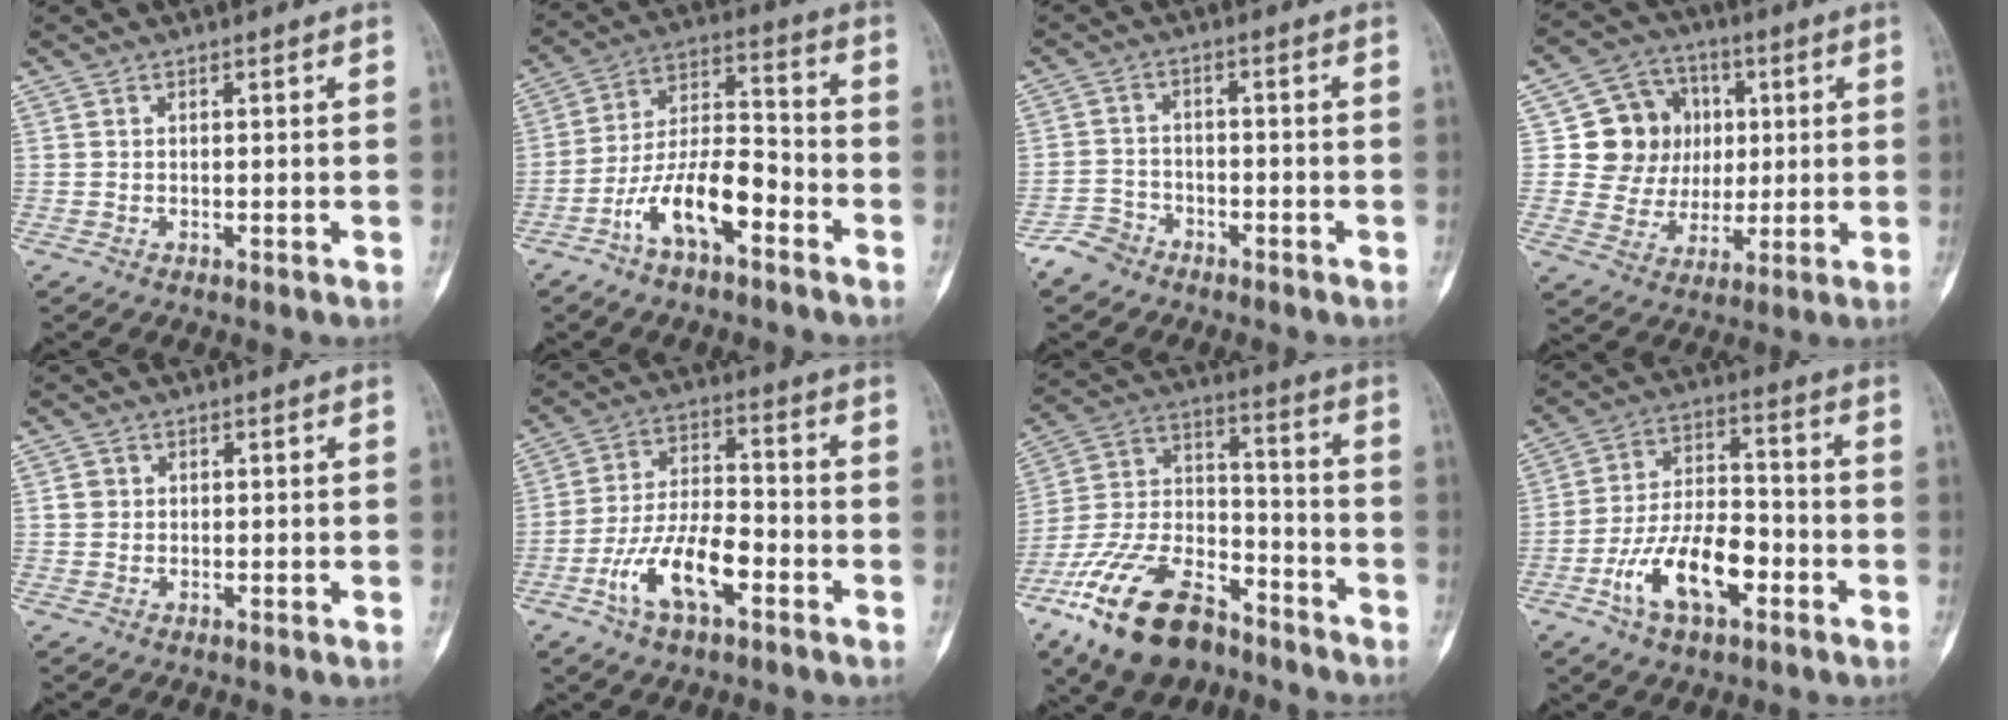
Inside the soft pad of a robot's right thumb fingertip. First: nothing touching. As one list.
[{"total": 13.1, "force": [-6.5, 5.4, 10.0], "torque": [-0.183, 0.061, -0.121]}, {"total": 4.4, "force": [-3.4, 2.8, 0.5], "torque": [0.001, 0.018, -0.070]}, {"total": 13.1, "force": [2.6, 11.9, 4.7], "torque": [-0.026, 0.004, 0.048]}, {"total": 1.5, "force": [0.2, 1.4, 0.4], "torque": [-0.001, 0.002, 0.003]}, {"total": 13.2, "force": [-5.6, 5.9, 10.4], "torque": [-0.192, 0.037, -0.102]}, {"total": 22.0, "force": [-14.2, 10.8, 12.9], "torque": [-0.257, 0.073, -0.256]}, {"total": 14.7, "force": [-5.8, 7.4, 11.3], "torque": [-0.192, 0.040, -0.103]}]